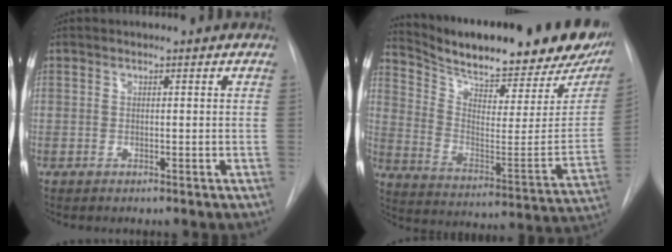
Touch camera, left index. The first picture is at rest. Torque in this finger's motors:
{"motor_torque": [0.01, -0.81, 0.59, 0.10]}